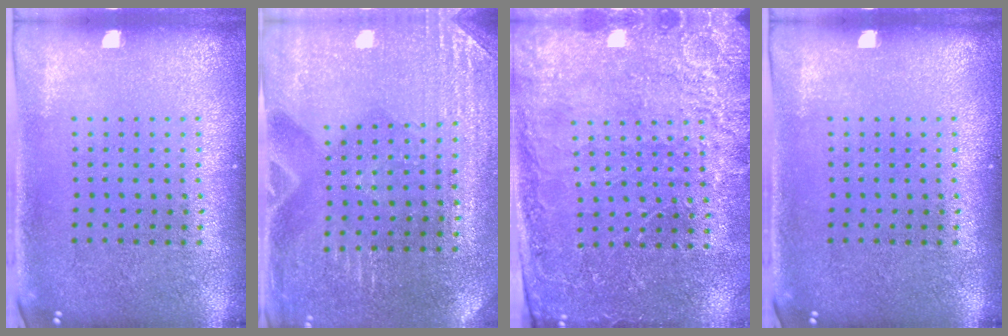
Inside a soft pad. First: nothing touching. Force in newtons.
{"total": 2.9, "press": 2.8, "slide": 0.4}
{"total": 2.8, "press": 2.7, "slide": 0.4}
{"total": 0.0}